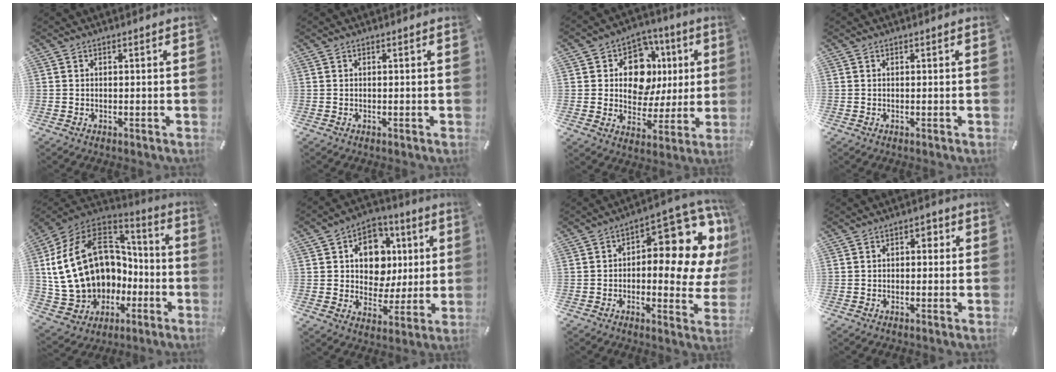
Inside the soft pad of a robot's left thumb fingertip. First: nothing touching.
{"total": 0.0}
{"total": 13.8, "force": [3.1, 11.1, 7.7], "torque": [-0.110, -0.010, 0.061]}
{"total": 0.0}
{"total": 23.2, "force": [1.6, 18.6, 13.9], "torque": [-0.293, -0.013, 0.063]}
{"total": 11.9, "force": [1.7, 10.4, 5.5], "torque": [-0.084, -0.001, 0.038]}
{"total": 14.1, "force": [6.4, 5.8, 11.2], "torque": [-0.131, -0.071, 0.096]}
{"total": 2.3, "force": [-0.4, 1.8, 1.4], "torque": [-0.021, 0.010, -0.015]}